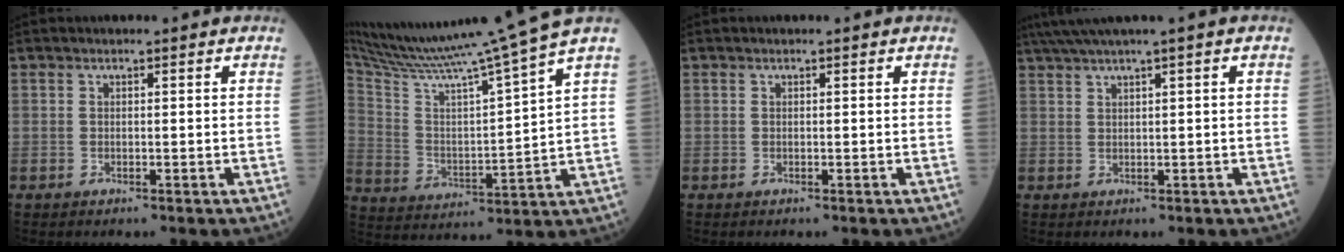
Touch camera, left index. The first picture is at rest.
{"total": 17.5, "force": [15.3, -3.4, 7.8], "torque": [-0.143, -0.039, 0.251]}
{"total": 0.0}
{"total": 4.2, "force": [2.8, -1.0, 2.9], "torque": [-0.061, 0.015, 0.058]}